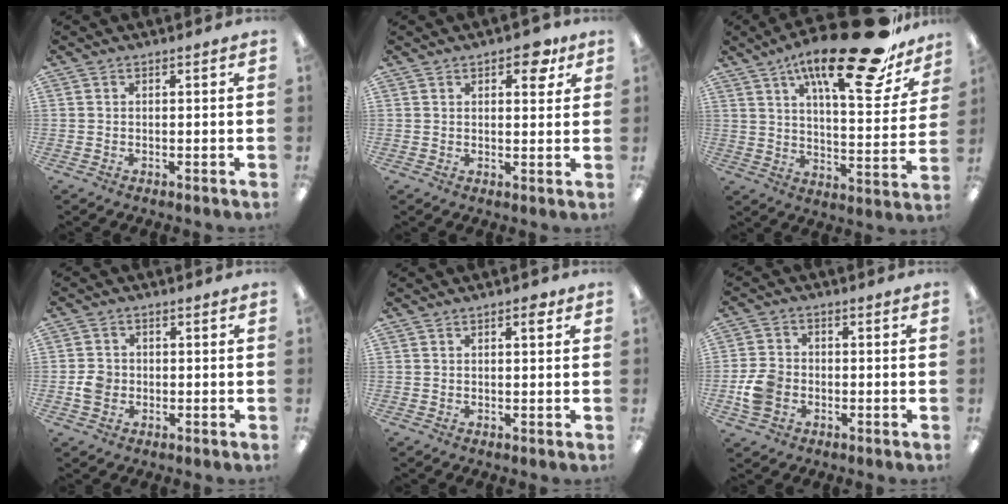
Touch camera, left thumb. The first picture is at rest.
{"total": 6.0, "force": [3.6, 2.9, 3.9], "torque": [-0.037, -0.013, 0.054]}
{"total": 25.0, "force": [16.6, 6.8, 17.5], "torque": [-0.264, -0.100, 0.260]}
{"total": 3.6, "force": [-0.7, 3.2, 1.6], "torque": [-0.026, 0.004, -0.011]}
{"total": 2.4, "force": [1.4, 0.8, 1.9], "torque": [-0.015, -0.007, 0.017]}
{"total": 6.7, "force": [-1.8, 5.3, 3.6], "torque": [-0.071, 0.008, -0.034]}